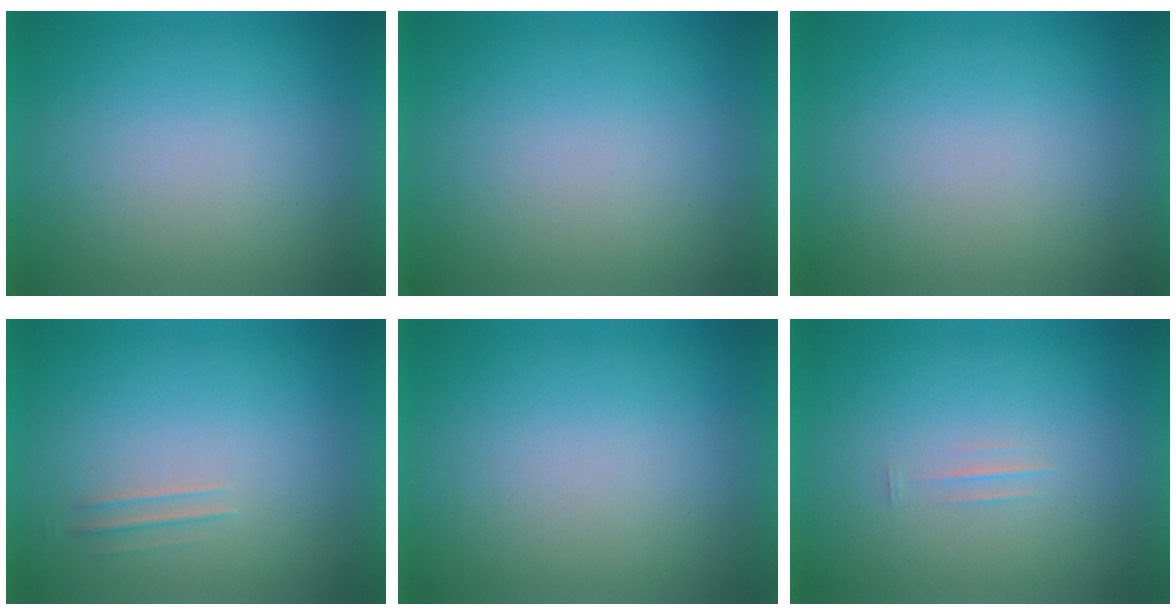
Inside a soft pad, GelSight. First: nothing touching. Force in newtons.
{"total": 0.0}
{"total": 1.0}
{"total": 1.8}
{"total": 0.0}
{"total": 1.3}